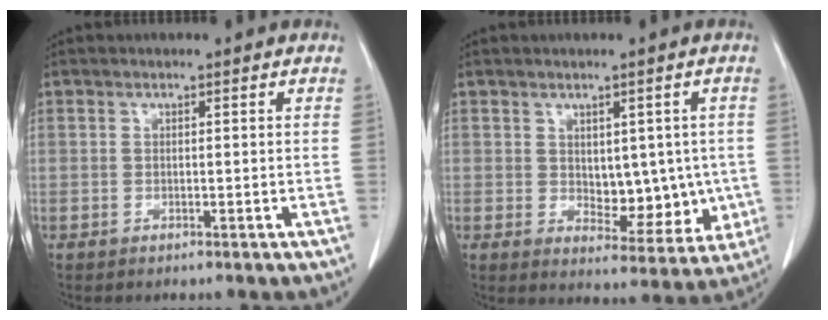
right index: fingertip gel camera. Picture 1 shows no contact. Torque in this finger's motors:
{"motor_torque": [0.25, 0.17, 0.01, 0.01]}